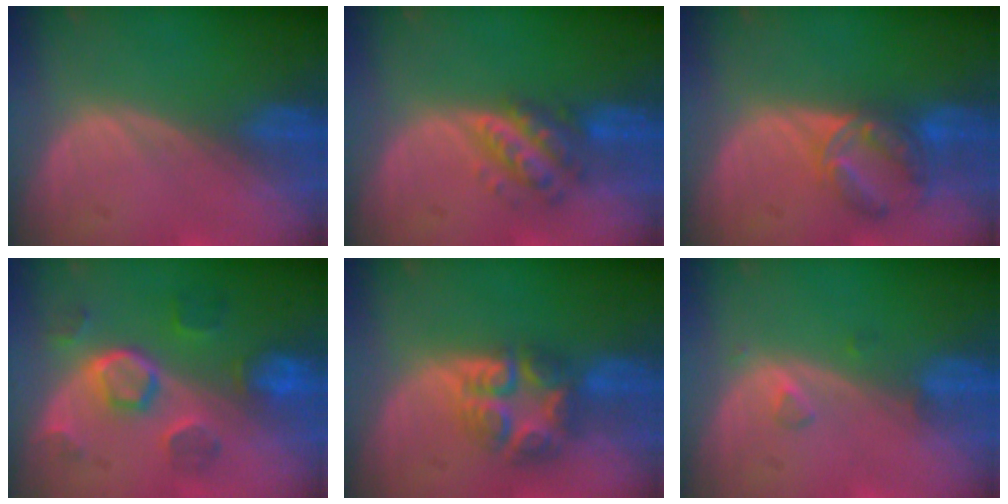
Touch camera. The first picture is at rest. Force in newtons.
{"total": 5.7, "press": 5.3, "slide": 2.3}
{"total": 7.3, "press": 6.0, "slide": 4.1}
{"total": 8.6, "press": 7.7, "slide": 3.9}
{"total": 7.7, "press": 6.7, "slide": 3.8}
{"total": 1.5, "press": 1.5, "slide": 0.1}